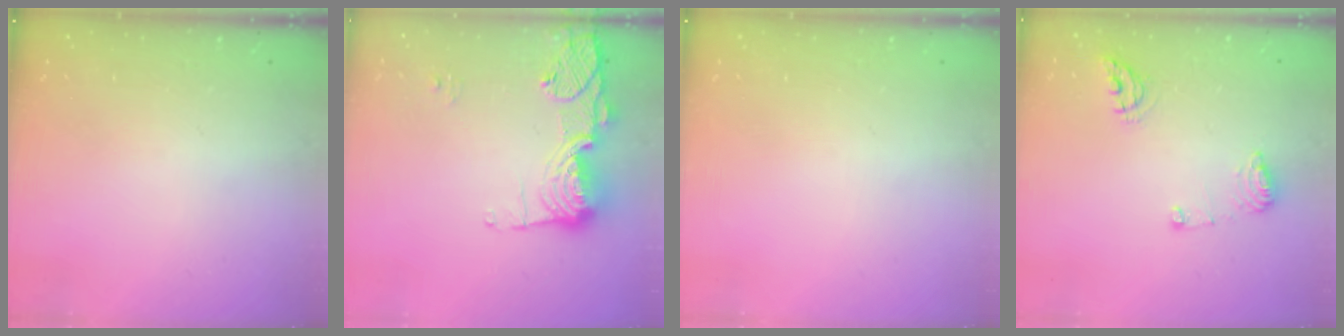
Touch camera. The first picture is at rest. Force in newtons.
{"total": 14.2, "press": 14.2, "slide": 1.5}
{"total": 0.0}
{"total": 8.1, "press": 8.1, "slide": 0.9}